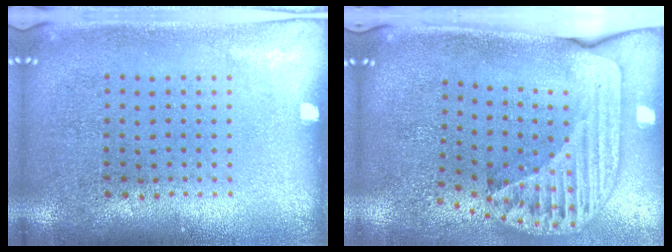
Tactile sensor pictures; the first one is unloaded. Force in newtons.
{"total": 2.5, "press": 1.8, "slide": 1.8}